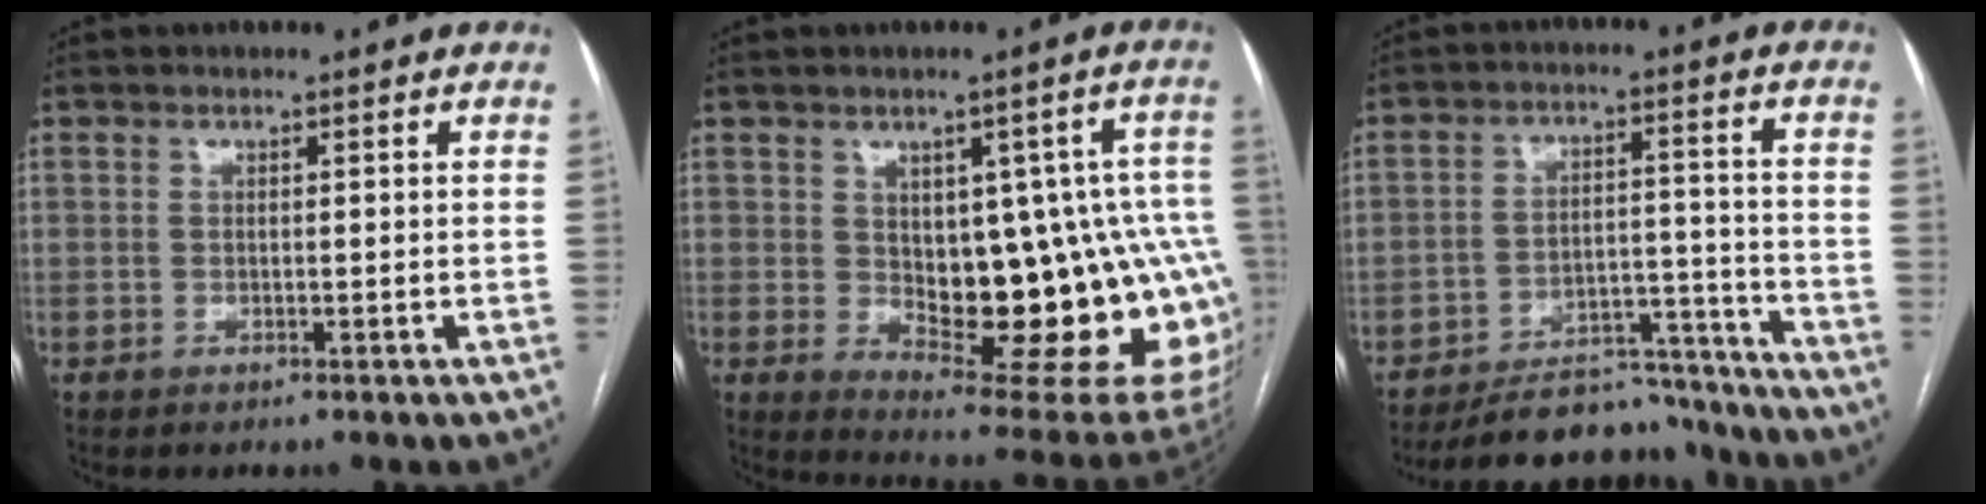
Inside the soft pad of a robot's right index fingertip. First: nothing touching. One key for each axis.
{"total": 21.3, "fx": -1.3, "fy": 8.4, "fz": 19.5, "tx": -0.172, "ty": 0.019, "tz": 0.014}
{"total": 14.1, "fx": -13.4, "fy": 3.9, "fz": 2.1, "tx": -0.013, "ty": 0.034, "tz": -0.192}